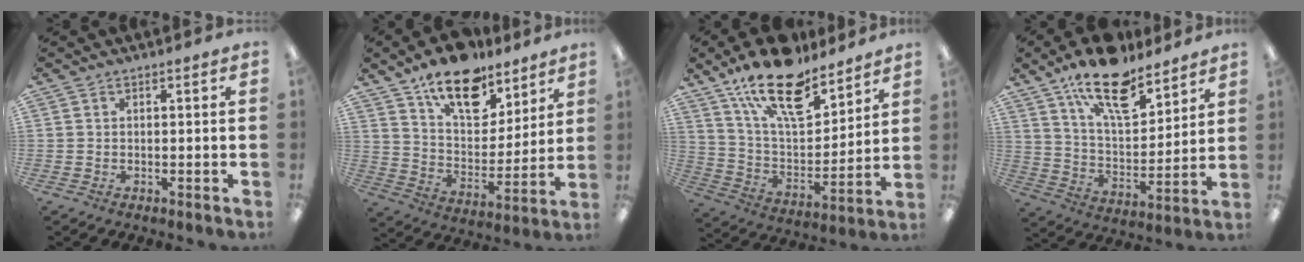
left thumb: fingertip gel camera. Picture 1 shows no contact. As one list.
[{"total": 16.9, "force": [12.3, 8.5, 7.9], "torque": [-0.131, -0.074, 0.218]}, {"total": 20.1, "force": [14.4, 8.4, 11.2], "torque": [-0.196, -0.084, 0.253]}, {"total": 17.0, "force": [12.5, 7.0, 9.2], "torque": [-0.148, -0.073, 0.215]}]